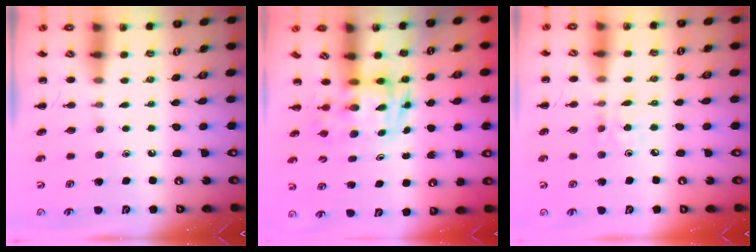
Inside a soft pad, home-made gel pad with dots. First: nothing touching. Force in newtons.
{"total": 3.6, "press": 3.5, "slide": 0.6}
{"total": 3.8, "press": 3.7, "slide": 0.9}